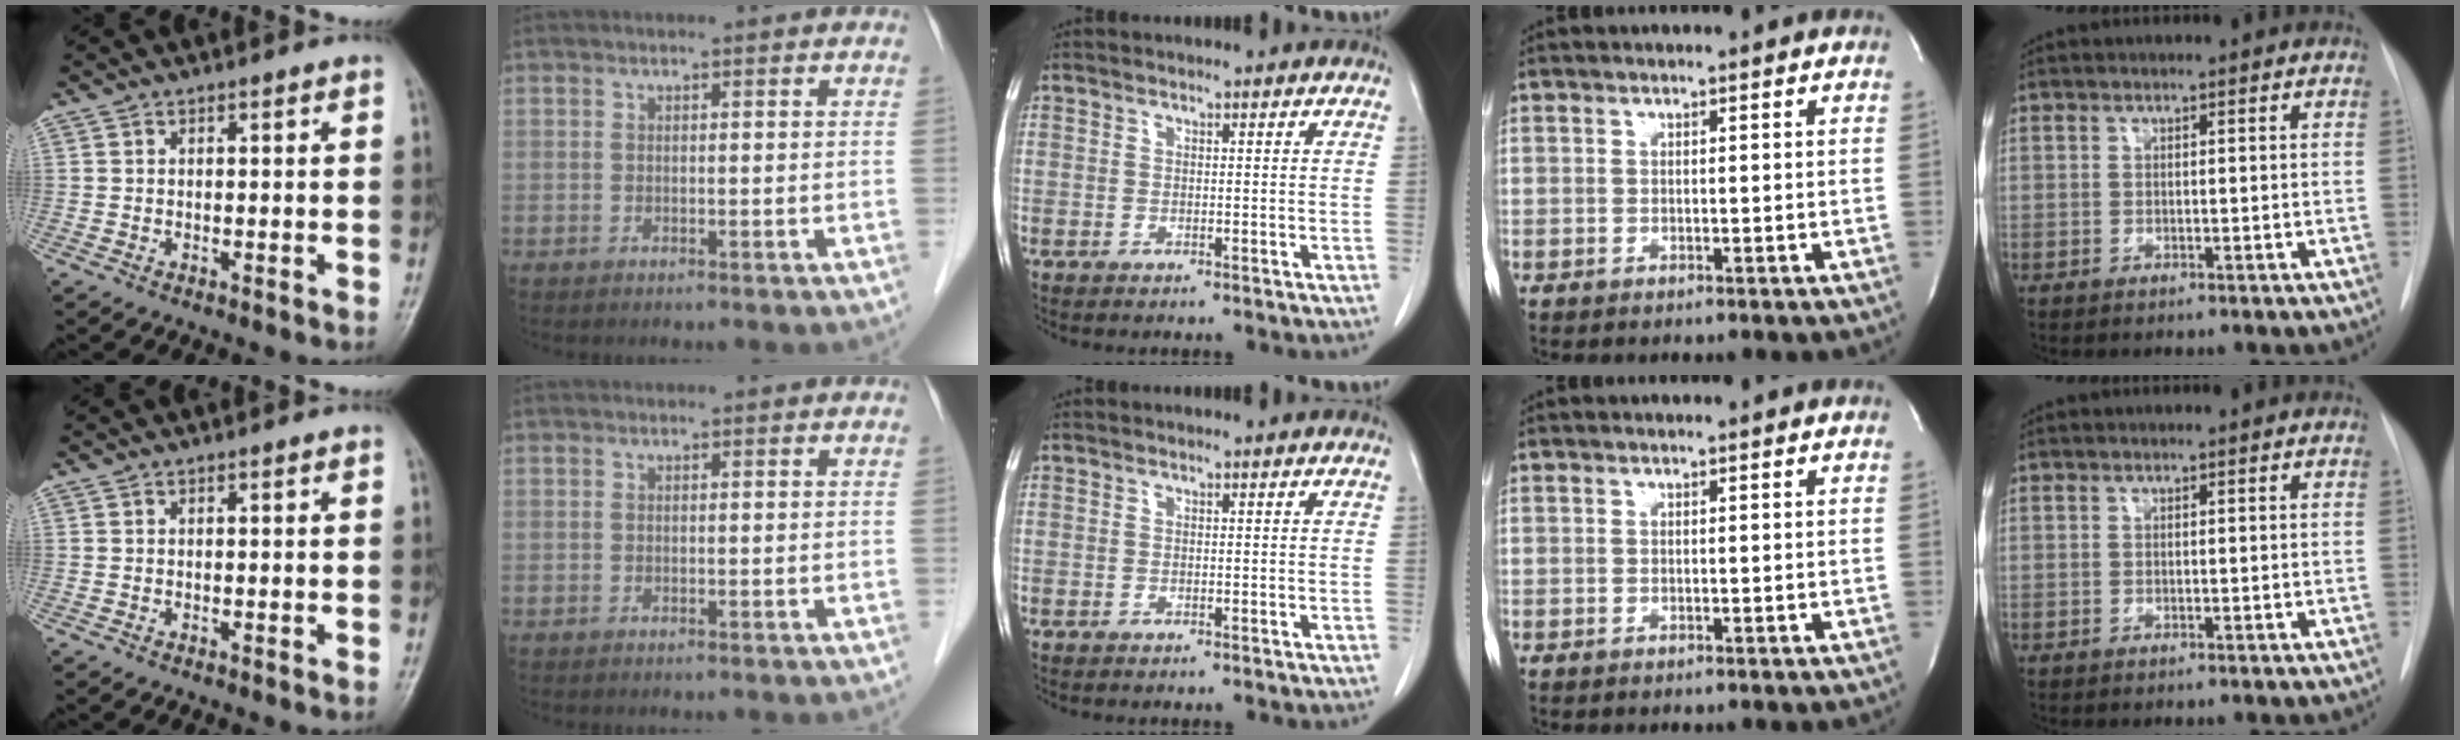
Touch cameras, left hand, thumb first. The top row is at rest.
{}